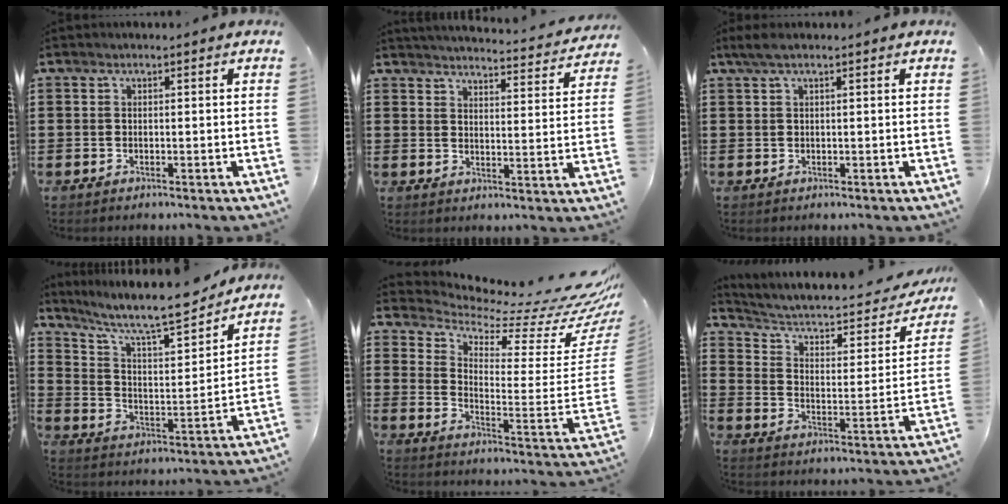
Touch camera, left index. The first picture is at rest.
{"total": 3.6, "force": [3.6, -0.1, 0.3], "torque": [-0.015, -0.032, 0.059]}
{"total": 1.6, "force": [0.7, 0.1, 1.4], "torque": [-0.028, 0.001, 0.014]}
{"total": 9.5, "force": [8.1, 1.5, 4.7], "torque": [-0.107, -0.056, 0.132]}
{"total": 6.6, "force": [5.3, 1.9, 3.4], "torque": [-0.068, -0.068, 0.084]}
{"total": 4.8, "force": [3.4, 1.9, 2.7], "torque": [-0.072, -0.027, 0.050]}